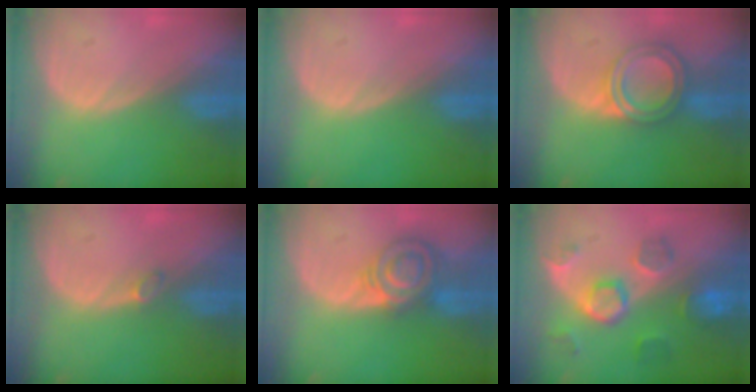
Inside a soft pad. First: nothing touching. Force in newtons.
{"total": 0.0}
{"total": 5.9, "press": 5.4, "slide": 2.5}
{"total": 1.2, "press": 1.2, "slide": 0.2}
{"total": 6.9, "press": 6.4, "slide": 2.5}
{"total": 8.7, "press": 7.9, "slide": 3.7}